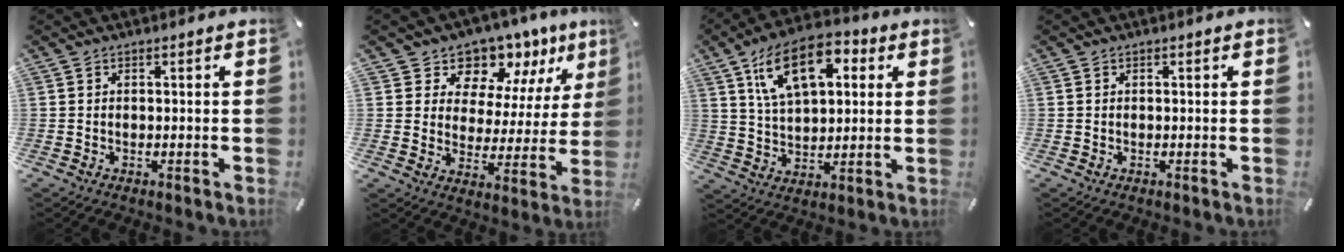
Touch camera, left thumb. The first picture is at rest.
{"total": 9.6, "force": [7.6, 5.9, 0.3], "torque": [-0.005, -0.083, 0.137]}
{"total": 15.2, "force": [6.8, 8.4, 10.6], "torque": [-0.200, -0.003, 0.118]}
{"total": 0.0}